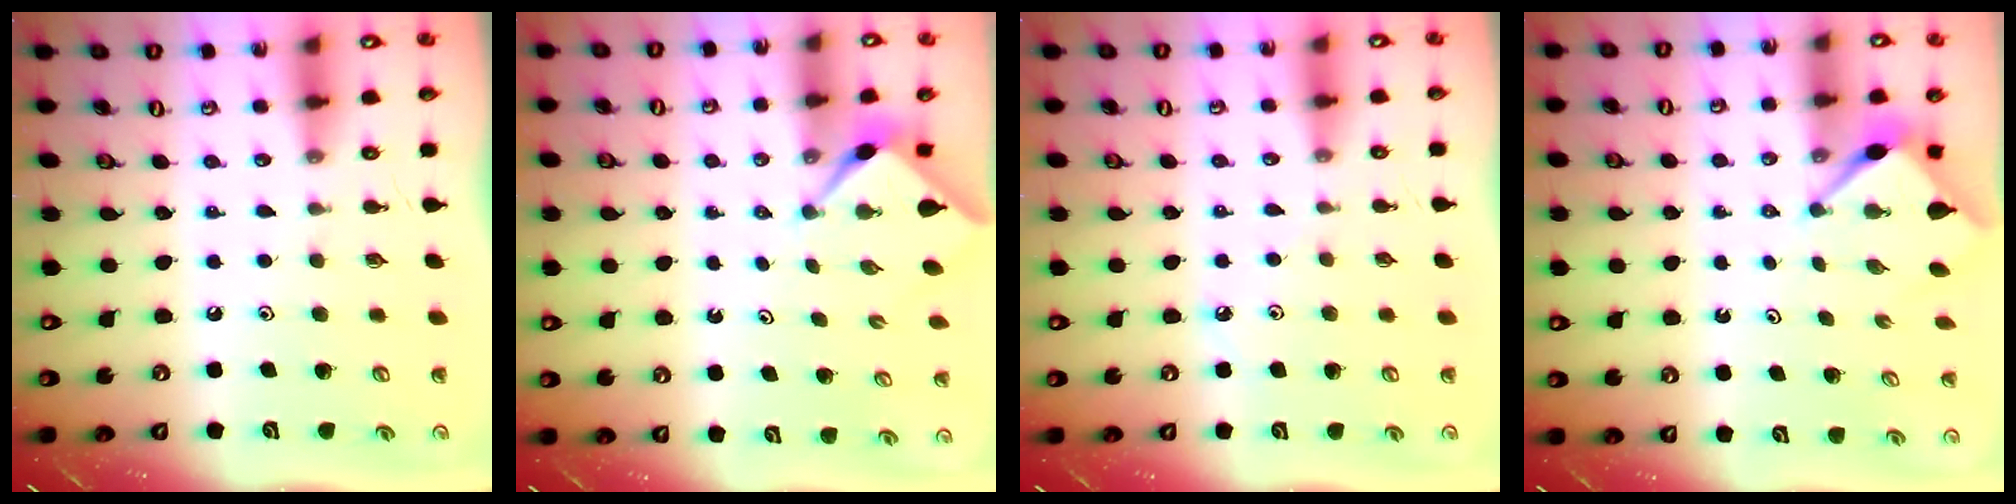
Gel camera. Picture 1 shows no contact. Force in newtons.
{"total": 2.5, "press": 2.5, "slide": 0.3}
{"total": 3.7, "press": 3.6, "slide": 0.5}
{"total": 2.9, "press": 2.9, "slide": 0.3}